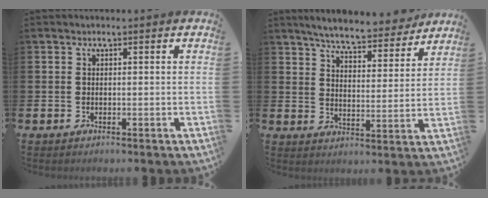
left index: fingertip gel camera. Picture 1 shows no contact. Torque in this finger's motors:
{"motor_torque": [0.24, -0.42, 0.81, 0.21]}